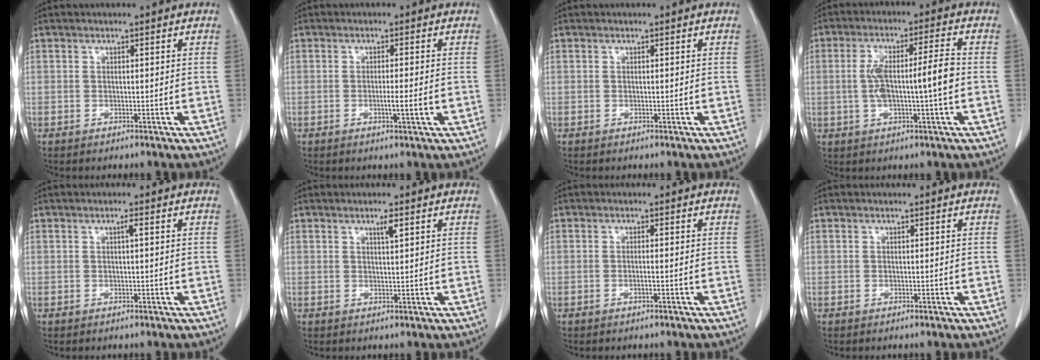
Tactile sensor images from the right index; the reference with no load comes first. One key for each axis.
{"total": 2.8, "fx": -0.7, "fy": -0.2, "fz": 2.7, "tx": -0.046, "ty": -0.005, "tz": -0.012}
{"total": 0.0}
{"total": 8.7, "fx": -0.6, "fy": 0.9, "fz": 8.6, "tx": -0.161, "ty": 0.019, "tz": -0.011}
{"total": 0.7, "fx": 0.2, "fy": 0.0, "fz": 0.7, "tx": -0.013, "ty": 0.002, "tz": 0.004}
{"total": 1.6, "fx": 0.9, "fy": 0.0, "fz": 1.3, "tx": -0.024, "ty": -0.002, "tz": 0.016}
{"total": 0.9, "fx": -0.3, "fy": -0.1, "fz": 0.8, "tx": -0.015, "ty": 0.000, "tz": -0.006}
{"total": 0.0}